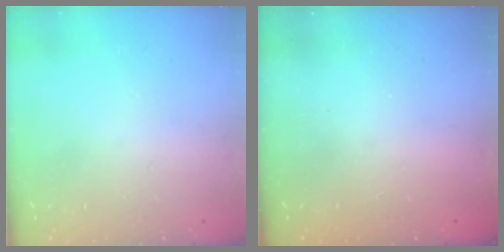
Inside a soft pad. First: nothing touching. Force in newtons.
{"total": 2.3, "press": 2.2, "slide": 0.7}